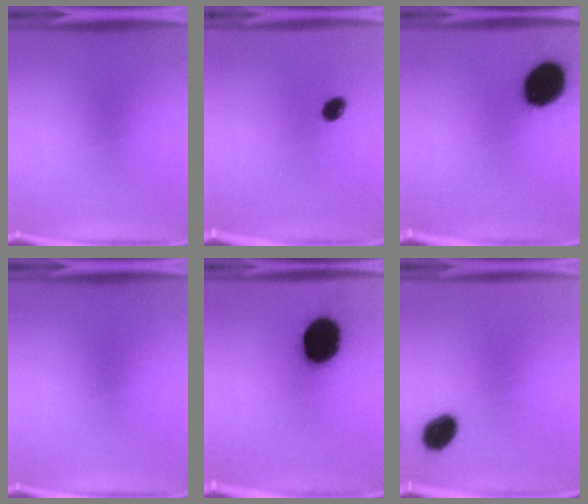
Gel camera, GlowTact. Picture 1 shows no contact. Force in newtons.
{"total": 3.1}
{"total": 15.5}
{"total": 0.0}
{"total": 18.7}
{"total": 7.4}